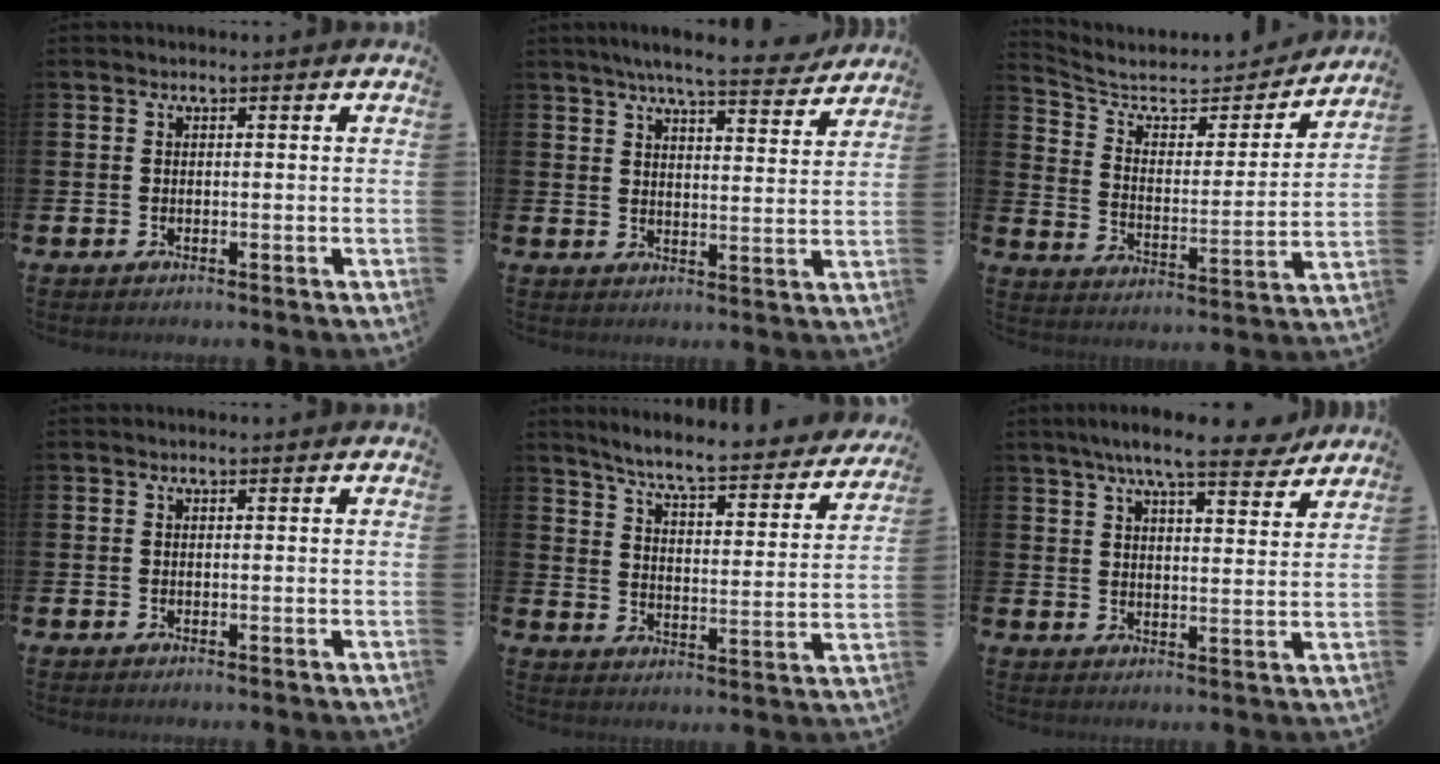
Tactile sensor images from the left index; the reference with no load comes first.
{"total": 6.7, "force": [6.2, 0.5, 2.6], "torque": [-0.054, -0.037, 0.105]}
{"total": 6.7, "force": [5.8, 2.7, 2.2], "torque": [-0.069, -0.051, 0.092]}
{"total": 0.0}
{"total": 6.9, "force": [6.3, 0.3, 2.7], "torque": [-0.079, -0.052, 0.102]}
{"total": 8.5, "force": [7.5, 1.1, 3.8], "torque": [-0.080, -0.034, 0.131]}